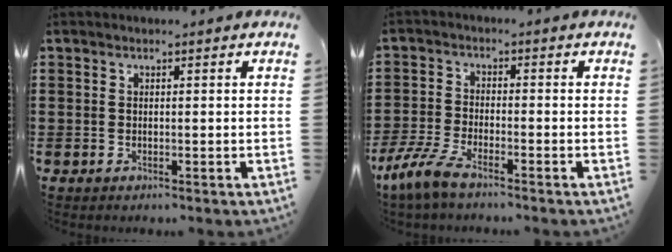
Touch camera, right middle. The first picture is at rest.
{"total": 5.6, "force": [-4.2, 1.0, 3.5], "torque": [-0.106, -0.018, -0.090]}